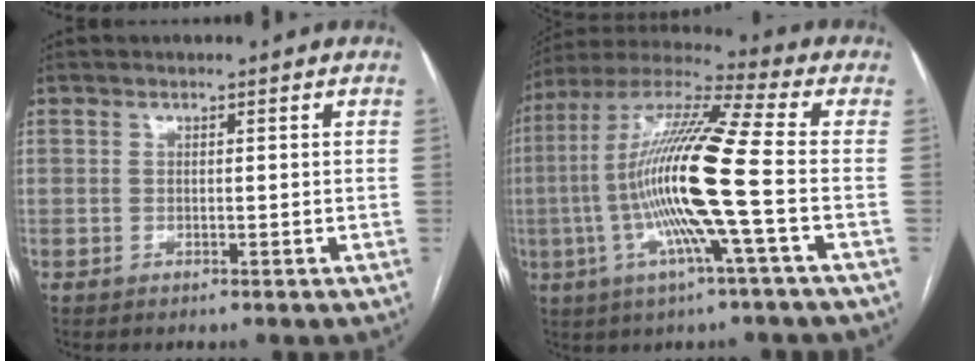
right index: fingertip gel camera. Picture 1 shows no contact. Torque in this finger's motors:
{"motor_torque": [2.14, 0.00, 1.05, 0.21]}